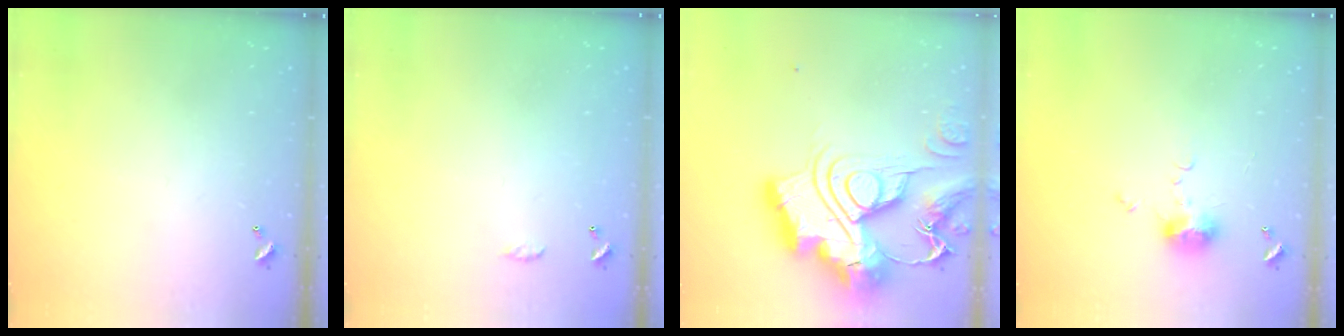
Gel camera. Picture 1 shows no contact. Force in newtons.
{"total": 3.0, "press": 3.0, "slide": 0.5}
{"total": 0.6, "press": 0.6, "slide": 0.0}
{"total": 6.2, "press": 6.2, "slide": 0.7}